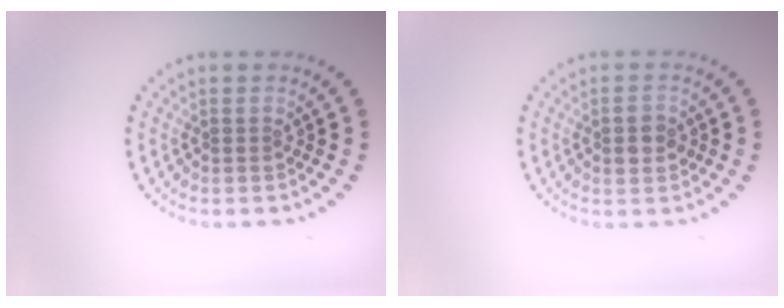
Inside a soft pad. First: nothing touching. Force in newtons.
{"total": 2.6, "press": 2.6, "slide": 0.0}